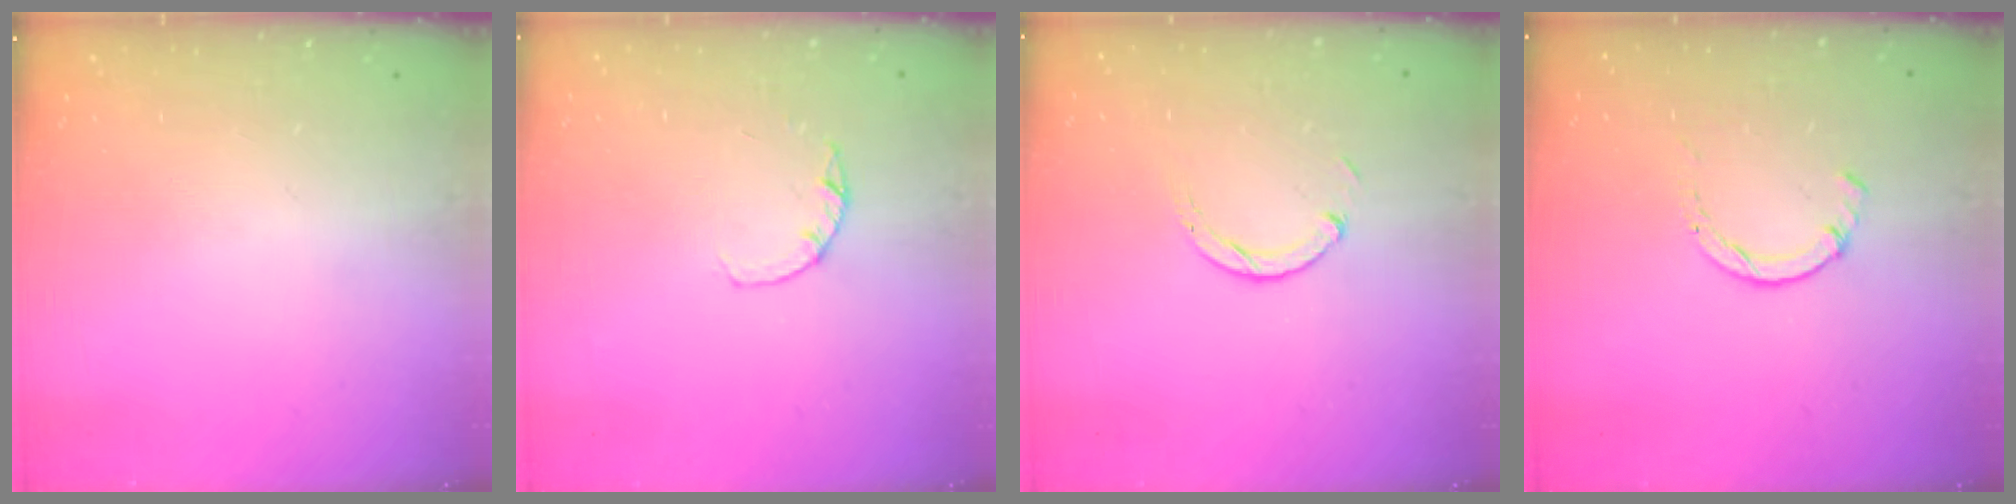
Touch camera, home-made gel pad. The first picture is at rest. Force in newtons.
{"total": 2.2, "press": 2.2, "slide": 0.4}
{"total": 2.9, "press": 2.9, "slide": 0.4}
{"total": 1.7, "press": 1.7, "slide": 0.3}